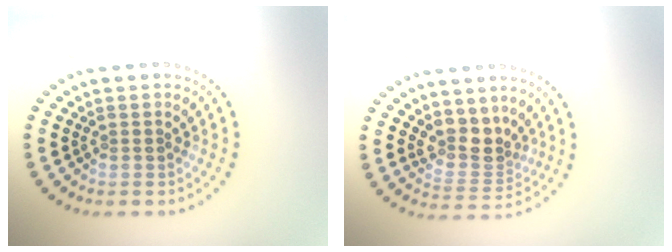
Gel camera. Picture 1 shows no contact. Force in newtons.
{"total": 3.0, "press": 2.2, "slide": 2.1}